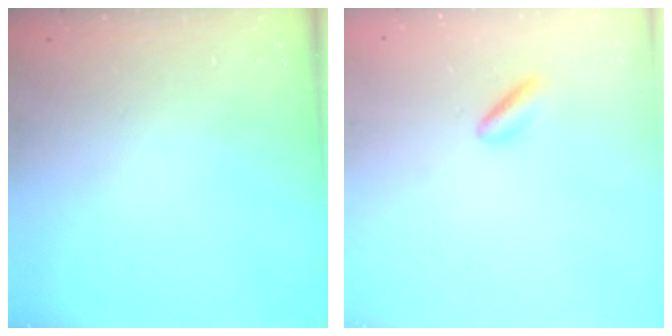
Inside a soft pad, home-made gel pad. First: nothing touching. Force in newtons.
{"total": 3.5, "press": 3.4, "slide": 0.8}